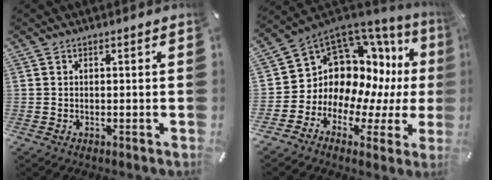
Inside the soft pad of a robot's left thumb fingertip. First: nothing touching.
{"total": 12.9, "force": [4.2, 10.4, 6.4], "torque": [-0.127, -0.077, 0.085]}